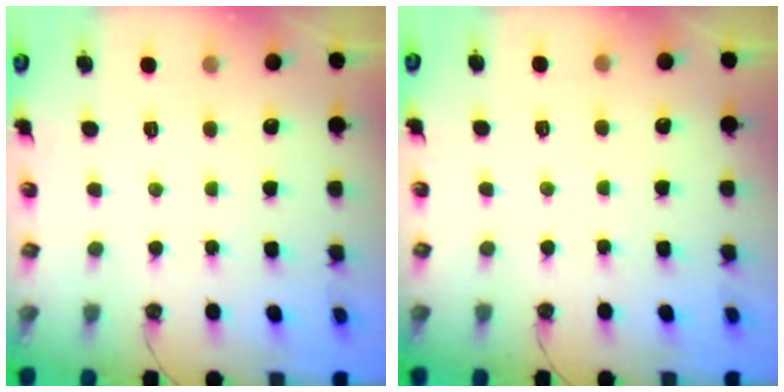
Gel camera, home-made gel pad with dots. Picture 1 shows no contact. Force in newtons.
{"total": 1.8, "press": 1.7, "slide": 0.1}